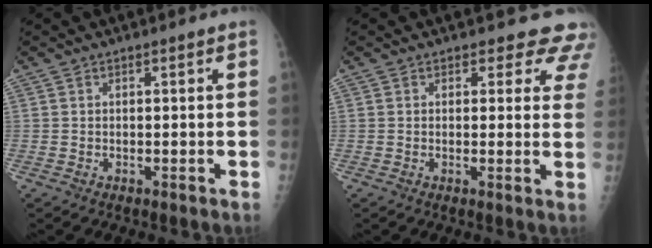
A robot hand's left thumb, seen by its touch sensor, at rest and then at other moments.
{"total": 6.9, "force": [5.9, 3.5, 1.2], "torque": [0.037, -0.023, 0.039]}